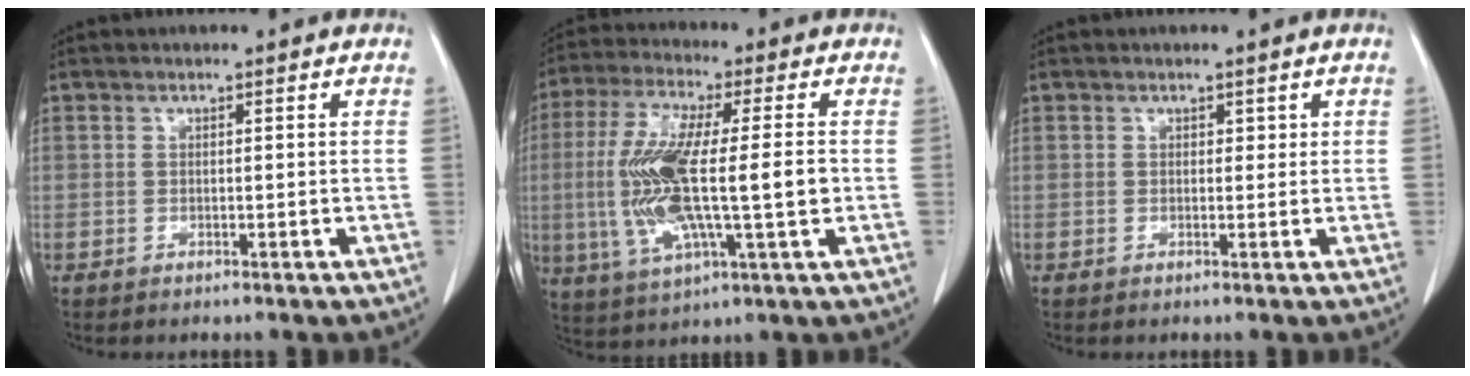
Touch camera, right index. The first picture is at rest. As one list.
[{"total": 15.5, "force": [-0.9, 2.6, 15.2], "torque": [-0.308, -0.003, -0.015]}, {"total": 1.0, "force": [0.5, 0.7, 0.4], "torque": [0.004, 0.002, 0.003]}]